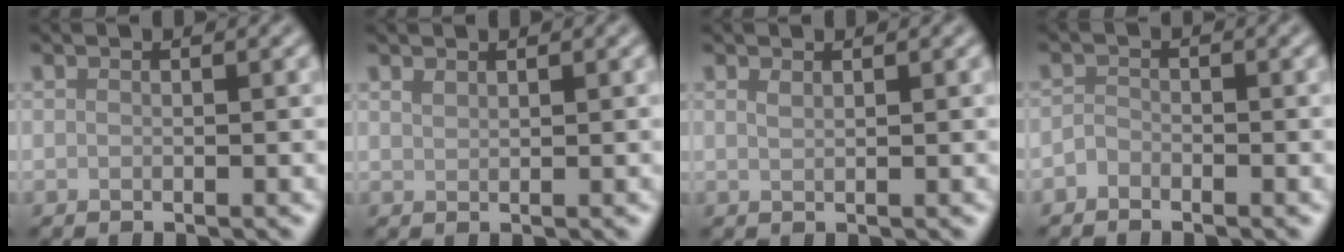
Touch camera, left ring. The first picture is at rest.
{"total": 0.6, "force": [0.5, 0.2, 0.2], "torque": [-0.006, 0.000, 0.014]}
{"total": 0.6, "force": [0.4, 0.2, 0.4], "torque": [-0.009, 0.000, 0.008]}
{"total": 1.1, "force": [-0.9, 0.6, 0.2], "torque": [-0.003, 0.004, -0.022]}